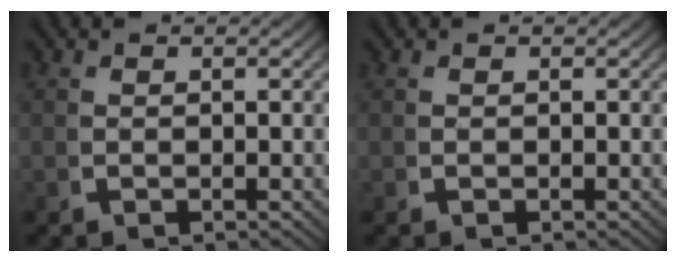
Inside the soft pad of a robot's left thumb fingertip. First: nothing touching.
{"total": 0.0}